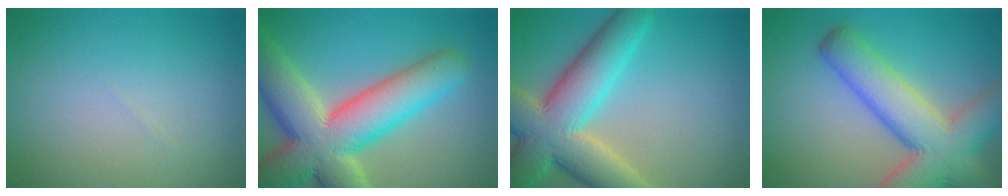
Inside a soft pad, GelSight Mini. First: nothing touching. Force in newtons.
{"total": 12.8, "press": 12.8, "slide": 1.0}
{"total": 10.7, "press": 10.7, "slide": 0.7}
{"total": 9.5, "press": 9.5, "slide": 0.6}